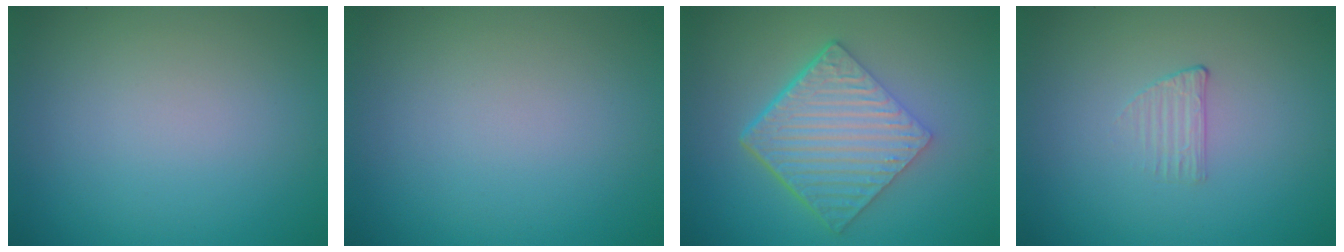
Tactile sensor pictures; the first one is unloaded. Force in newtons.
{"total": 0.0}
{"total": 7.0, "press": 4.6, "slide": 5.2}
{"total": 1.0, "press": 0.3, "slide": 1.0}